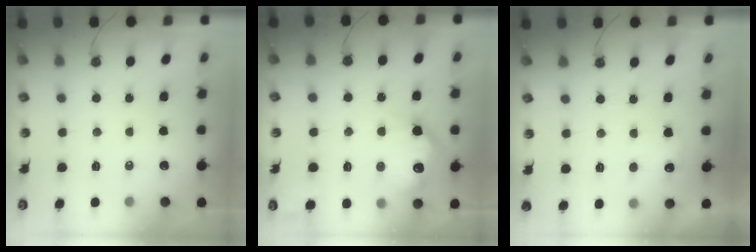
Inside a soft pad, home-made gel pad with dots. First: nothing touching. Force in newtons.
{"total": 16.0, "press": 16.0, "slide": 1.0}
{"total": 6.4, "press": 6.3, "slide": 1.3}